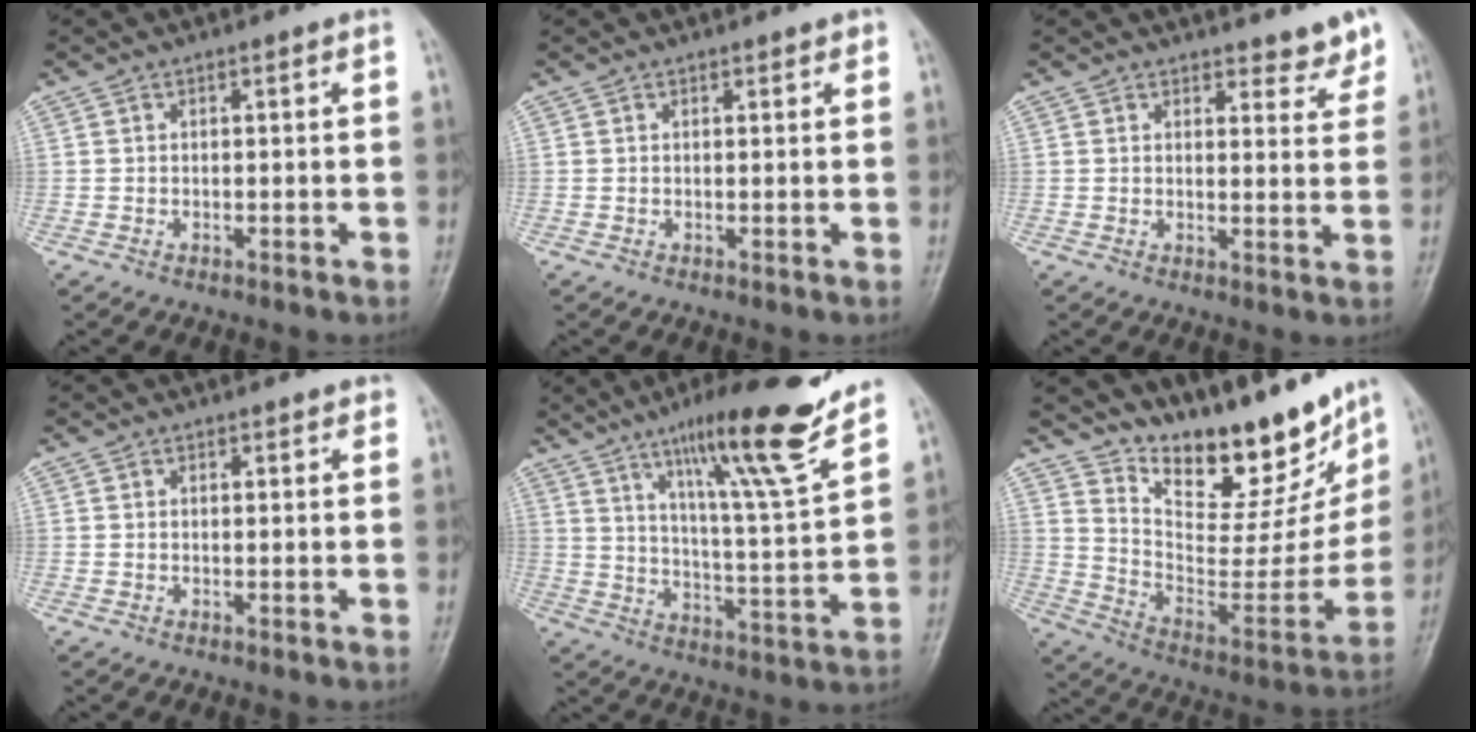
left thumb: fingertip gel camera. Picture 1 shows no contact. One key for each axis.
{"total": 1.1, "fx": 0.9, "fy": 0.5, "fz": 0.3, "tx": 0.003, "ty": -0.004, "tz": 0.008}
{"total": 4.7, "fx": 4.1, "fy": 1.9, "fz": 1.3, "tx": 0.011, "ty": -0.031, "tz": 0.046}
{"total": 0.9, "fx": 0.7, "fy": 0.5, "fz": 0.1, "tx": 0.003, "ty": -0.005, "tz": 0.007}
{"total": 18.4, "fx": 13.0, "fy": 1.3, "fz": 13.0, "tx": -0.182, "ty": -0.074, "tz": 0.206}
{"total": 24.0, "fx": 19.0, "fy": 8.5, "fz": 11.9, "tx": -0.137, "ty": -0.114, "tz": 0.290}